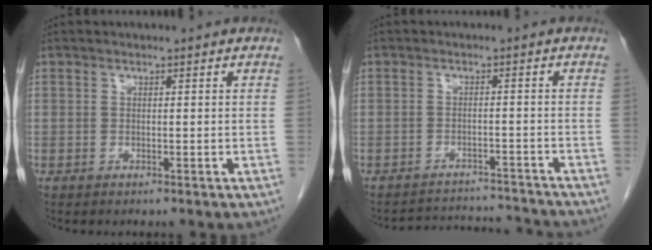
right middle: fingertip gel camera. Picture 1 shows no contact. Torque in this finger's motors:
{"motor_torque": [-0.52, -0.56, -0.02, -0.03]}